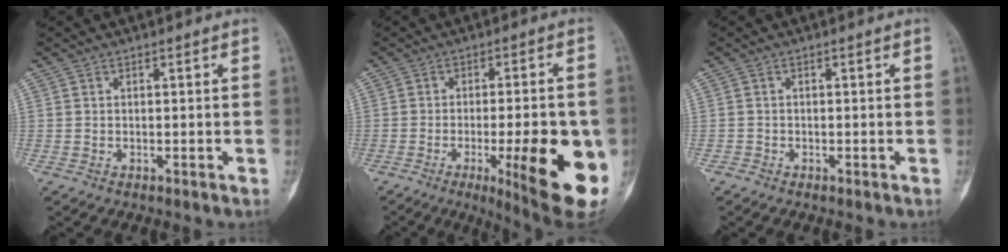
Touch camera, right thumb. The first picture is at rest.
{"total": 18.4, "force": [-5.1, 4.6, 17.0], "torque": [-0.178, -0.004, -0.053]}
{"total": 0.9, "force": [-0.7, 0.5, -0.3], "torque": [0.008, 0.004, -0.021]}